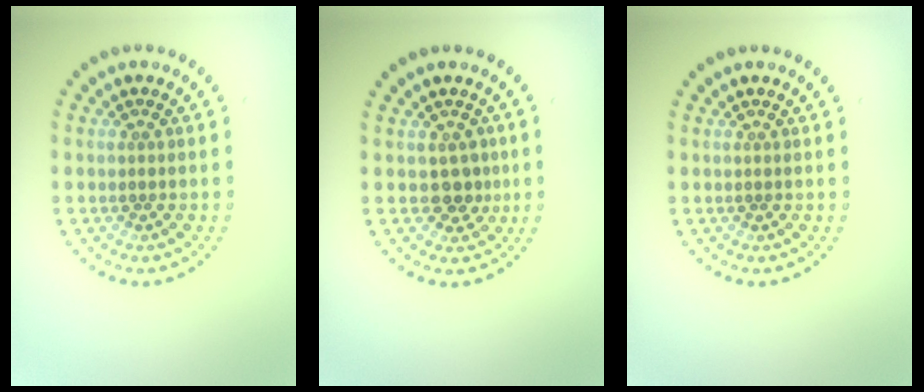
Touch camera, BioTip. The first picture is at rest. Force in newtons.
{"total": 2.0, "press": 1.7, "slide": 1.1}
{"total": 0.0}